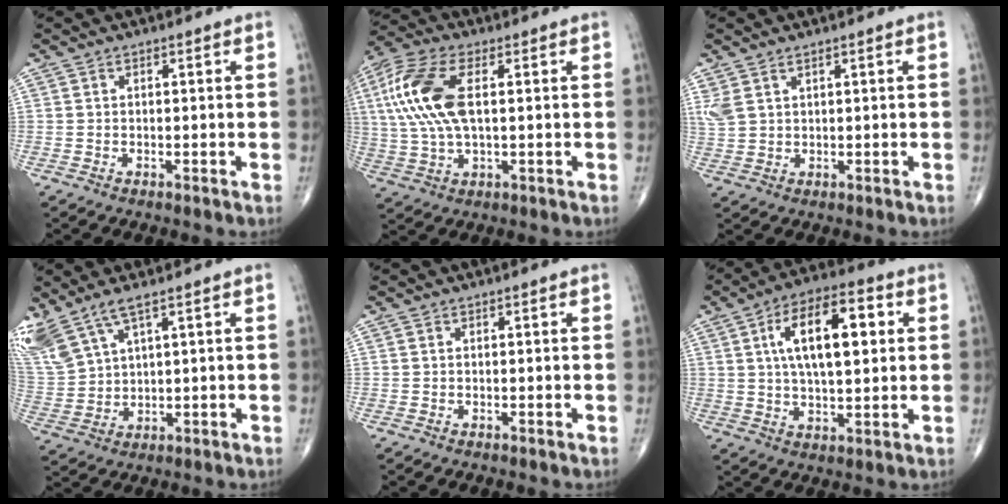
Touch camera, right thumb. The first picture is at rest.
{"total": 14.8, "force": [2.7, 6.9, 12.8], "torque": [-0.297, 0.011, 0.051]}
{"total": 3.6, "force": [2.2, 1.9, 2.2], "torque": [-0.052, -0.002, 0.054]}
{"total": 12.4, "force": [7.9, 4.8, 8.2], "torque": [-0.197, -0.021, 0.173]}
{"total": 0.0}
{"total": 15.6, "force": [3.8, 6.8, 13.5], "torque": [-0.212, 0.008, 0.059]}